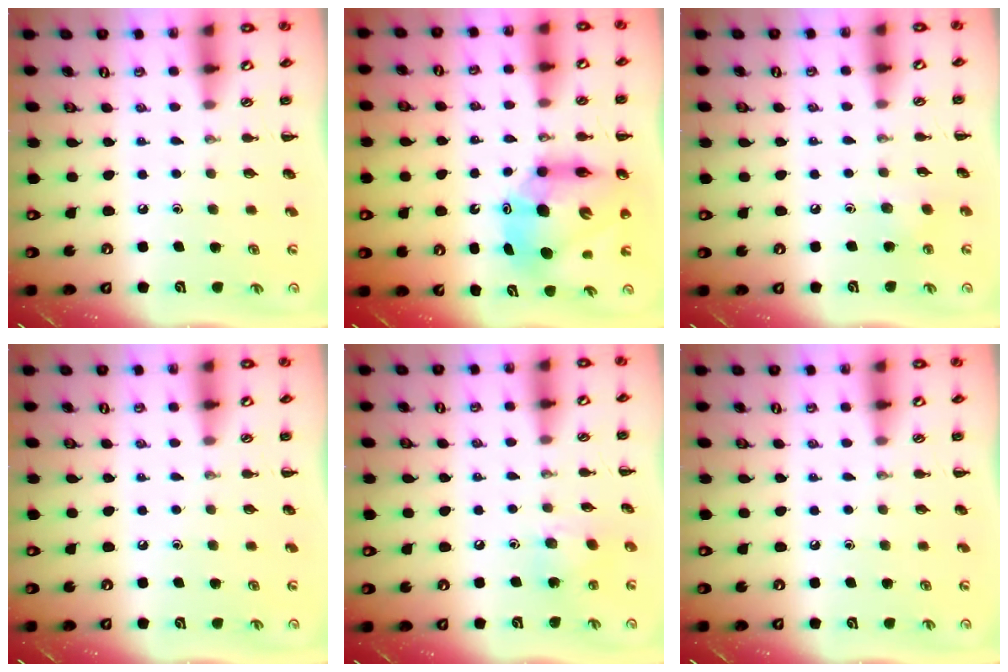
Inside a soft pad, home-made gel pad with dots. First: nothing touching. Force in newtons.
{"total": 13.1, "press": 12.6, "slide": 3.8}
{"total": 6.0, "press": 5.9, "slide": 1.3}
{"total": 0.0}
{"total": 6.5, "press": 6.4, "slide": 1.2}
{"total": 0.0}